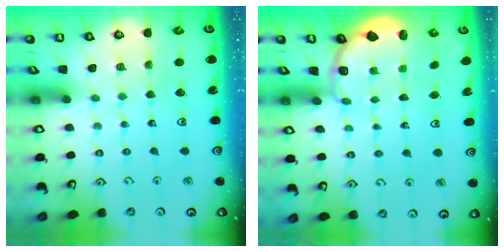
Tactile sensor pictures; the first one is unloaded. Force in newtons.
{"total": 2.6, "press": 2.1, "slide": 1.5}